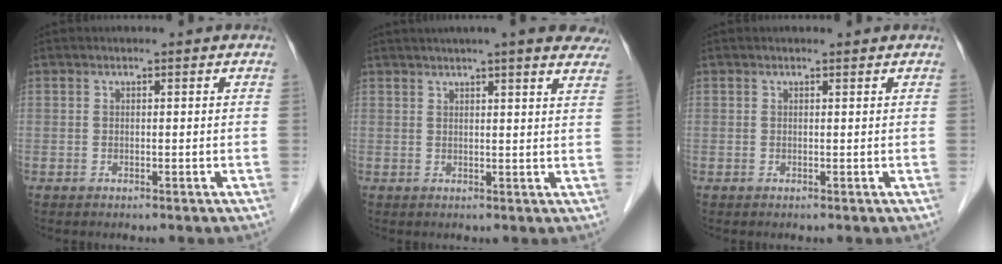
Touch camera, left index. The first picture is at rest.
{"total": 13.4, "force": [11.3, 1.2, 7.0], "torque": [-0.087, 0.020, 0.126]}
{"total": 0.5, "force": [0.5, 0.0, 0.1], "torque": [-0.005, -0.001, 0.007]}